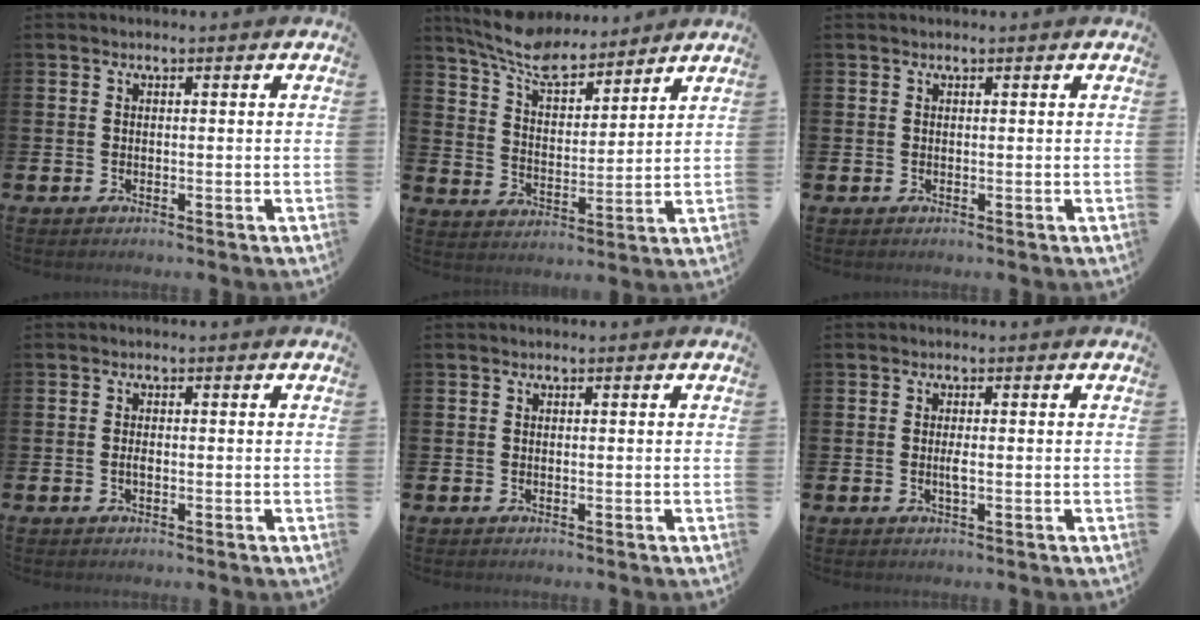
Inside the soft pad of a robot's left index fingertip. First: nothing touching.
{"total": 8.3, "force": [7.6, 2.4, 2.5], "torque": [-0.079, -0.041, 0.137]}
{"total": 0.0}
{"total": 0.9, "force": [-0.2, 0.4, 0.8], "torque": [-0.013, -0.001, -0.006]}
{"total": 0.0}
{"total": 1.1, "force": [-0.1, 0.1, 1.1], "torque": [-0.026, 0.000, -0.002]}